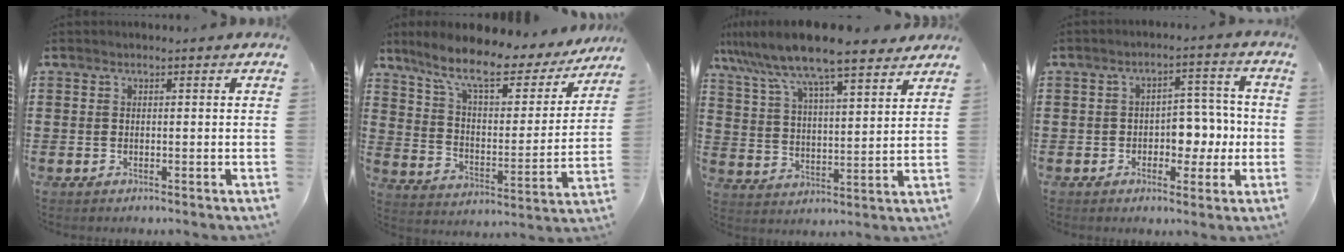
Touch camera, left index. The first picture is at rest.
{"total": 10.4, "force": [7.9, 2.1, 6.5], "torque": [-0.146, -0.045, 0.130]}
{"total": 9.8, "force": [8.6, 0.8, 4.7], "torque": [-0.124, -0.041, 0.145]}
{"total": 5.6, "force": [-1.0, 4.0, 3.9], "torque": [-0.063, 0.005, -0.025]}